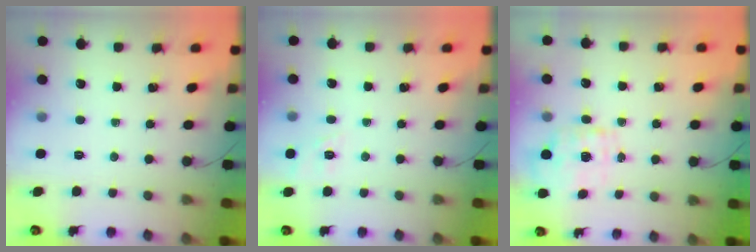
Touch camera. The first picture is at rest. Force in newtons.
{"total": 2.1, "press": 1.4, "slide": 1.5}
{"total": 1.7, "press": 1.6, "slide": 0.6}